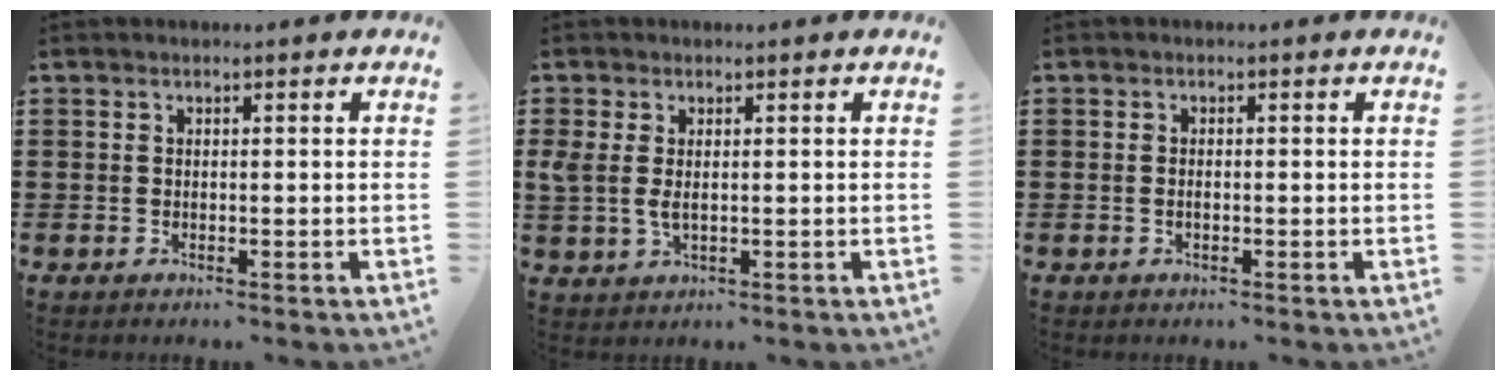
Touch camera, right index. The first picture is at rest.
{"total": 3.1, "force": [0.6, 1.5, 2.6], "torque": [-0.070, 0.000, 0.005]}
{"total": 0.7, "force": [-0.2, 0.3, 0.7], "torque": [-0.015, -0.001, -0.003]}